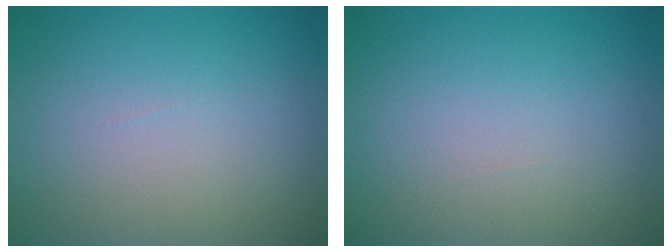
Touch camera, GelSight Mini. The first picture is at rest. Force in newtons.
{"total": 0.0}